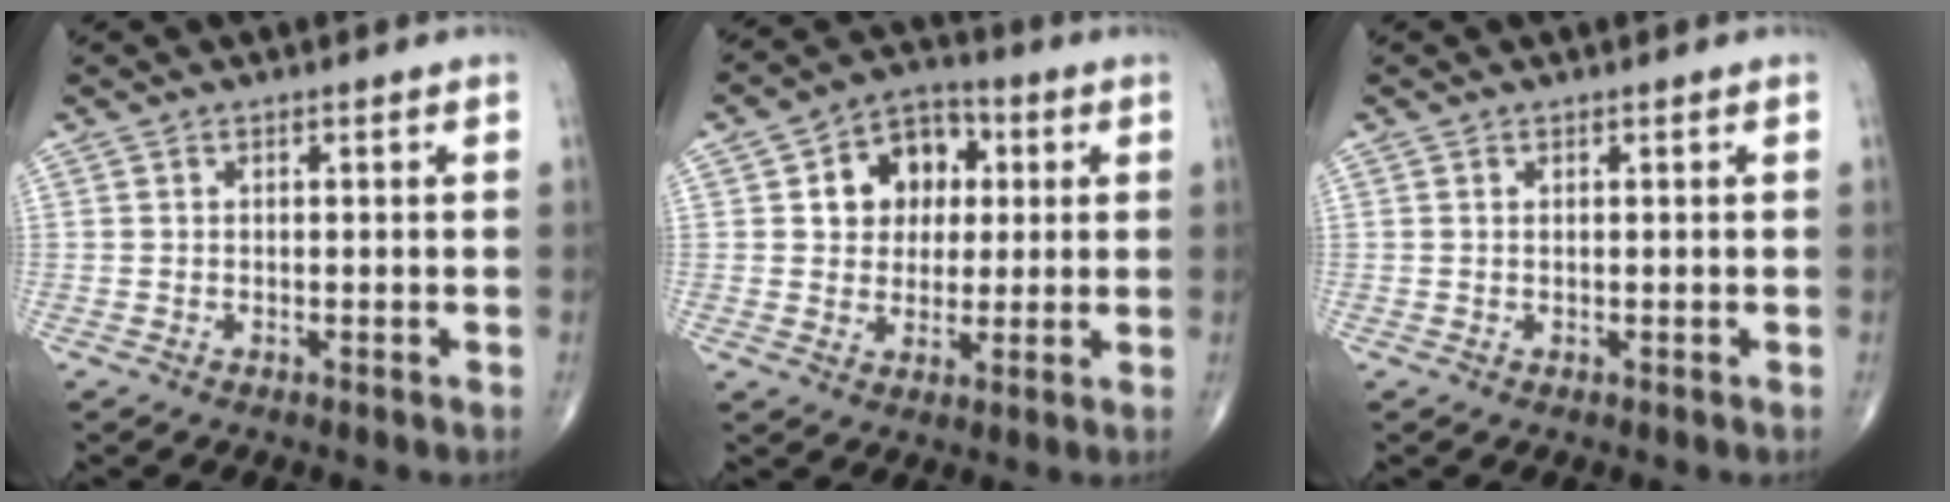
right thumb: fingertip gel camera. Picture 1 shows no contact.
{"total": 10.9, "force": [2.5, 8.6, 6.2], "torque": [-0.049, 0.009, 0.034]}
{"total": 0.0}